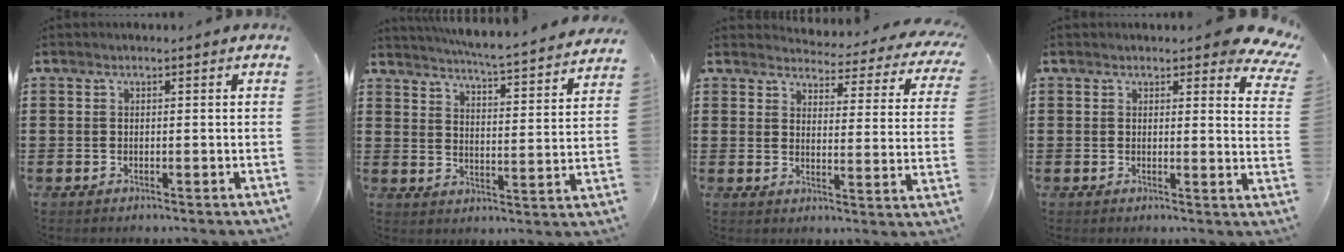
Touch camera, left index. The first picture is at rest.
{"total": 5.2, "force": [4.9, -0.9, 1.4], "torque": [-0.043, -0.050, 0.076]}
{"total": 3.7, "force": [3.5, 0.2, 0.9], "torque": [-0.031, -0.036, 0.054]}
{"total": 3.7, "force": [3.2, 1.0, 1.6], "torque": [-0.019, -0.016, 0.055]}